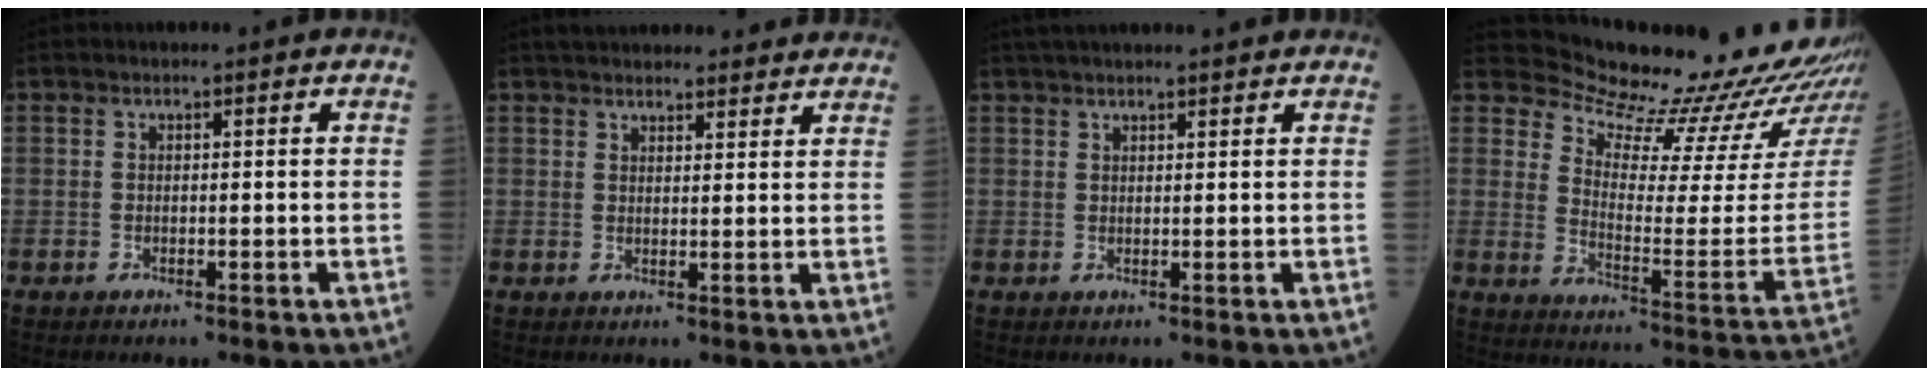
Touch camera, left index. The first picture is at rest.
{"total": 14.8, "force": [13.6, 3.3, 4.8], "torque": [-0.048, 0.034, 0.172]}
{"total": 9.0, "force": [8.1, 0.6, 3.8], "torque": [-0.055, 0.035, 0.109]}
{"total": 17.9, "force": [17.5, -0.3, 4.1], "torque": [-0.076, -0.123, 0.224]}